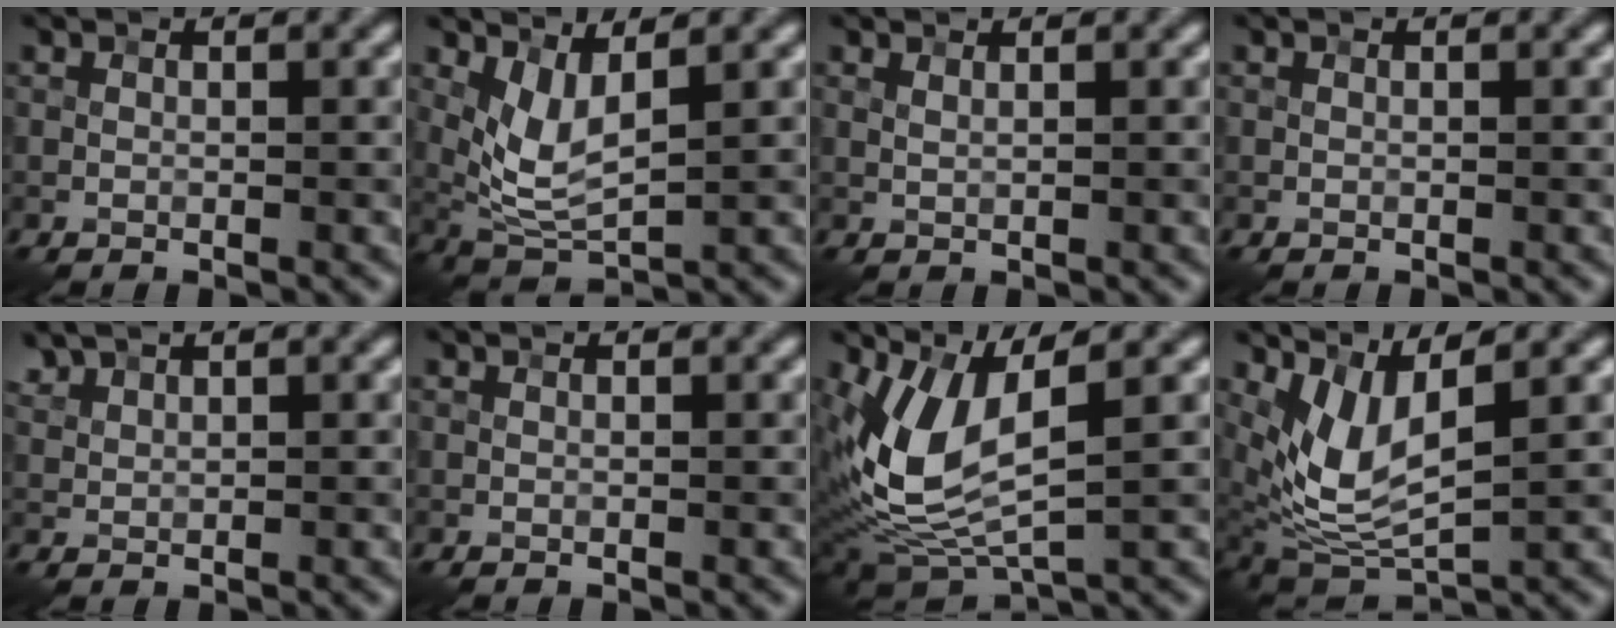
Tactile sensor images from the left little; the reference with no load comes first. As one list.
[{"total": 3.9, "force": [1.4, 1.3, 3.4], "torque": [-0.080, -0.011, 0.037]}, {"total": 0.8, "force": [0.7, 0.1, 0.4], "torque": [-0.010, -0.002, 0.009]}, {"total": 0.0}, {"total": 1.7, "force": [1.6, 0.4, 0.4], "torque": [-0.016, 0.004, 0.041]}, {"total": 0.0}, {"total": 7.5, "force": [1.4, 3.4, 6.6], "torque": [-0.155, -0.014, 0.035]}, {"total": 5.8, "force": [1.9, 2.4, 4.9], "torque": [-0.114, -0.019, 0.046]}]